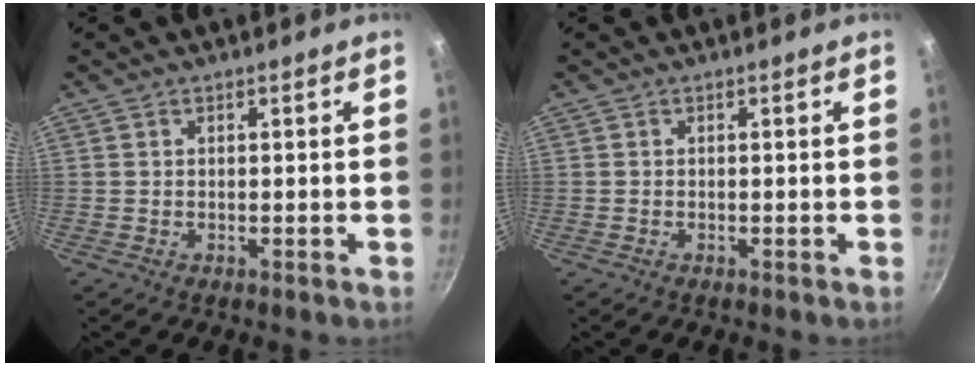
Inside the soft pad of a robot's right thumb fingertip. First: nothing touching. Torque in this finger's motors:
{"motor_torque": [-0.28, -0.37, 0.06, -0.04, 0.01]}